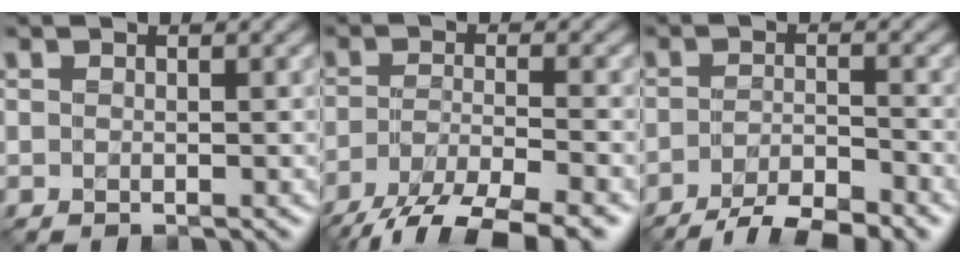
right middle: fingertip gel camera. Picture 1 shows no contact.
{"total": 7.7, "force": [-5.6, 1.8, 4.9], "torque": [-0.083, -0.009, -0.101]}
{"total": 5.8, "force": [-4.3, 1.3, 3.6], "torque": [-0.056, -0.004, -0.075]}